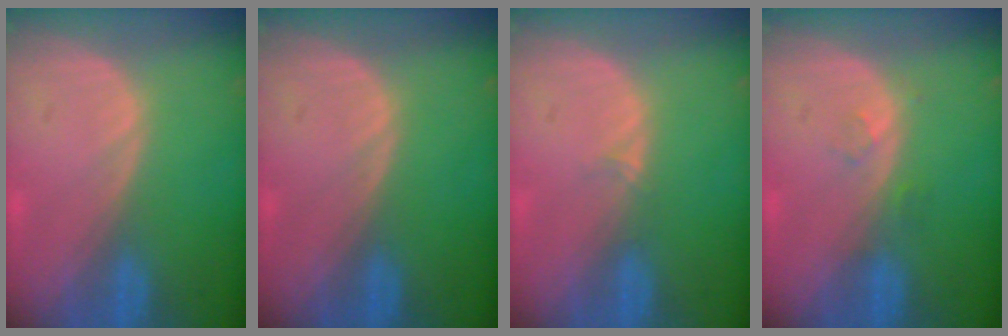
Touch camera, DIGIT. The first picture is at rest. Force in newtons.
{"total": 0.0}
{"total": 0.9, "press": 0.6, "slide": 0.7}
{"total": 1.4, "press": 1.4, "slide": 0.1}